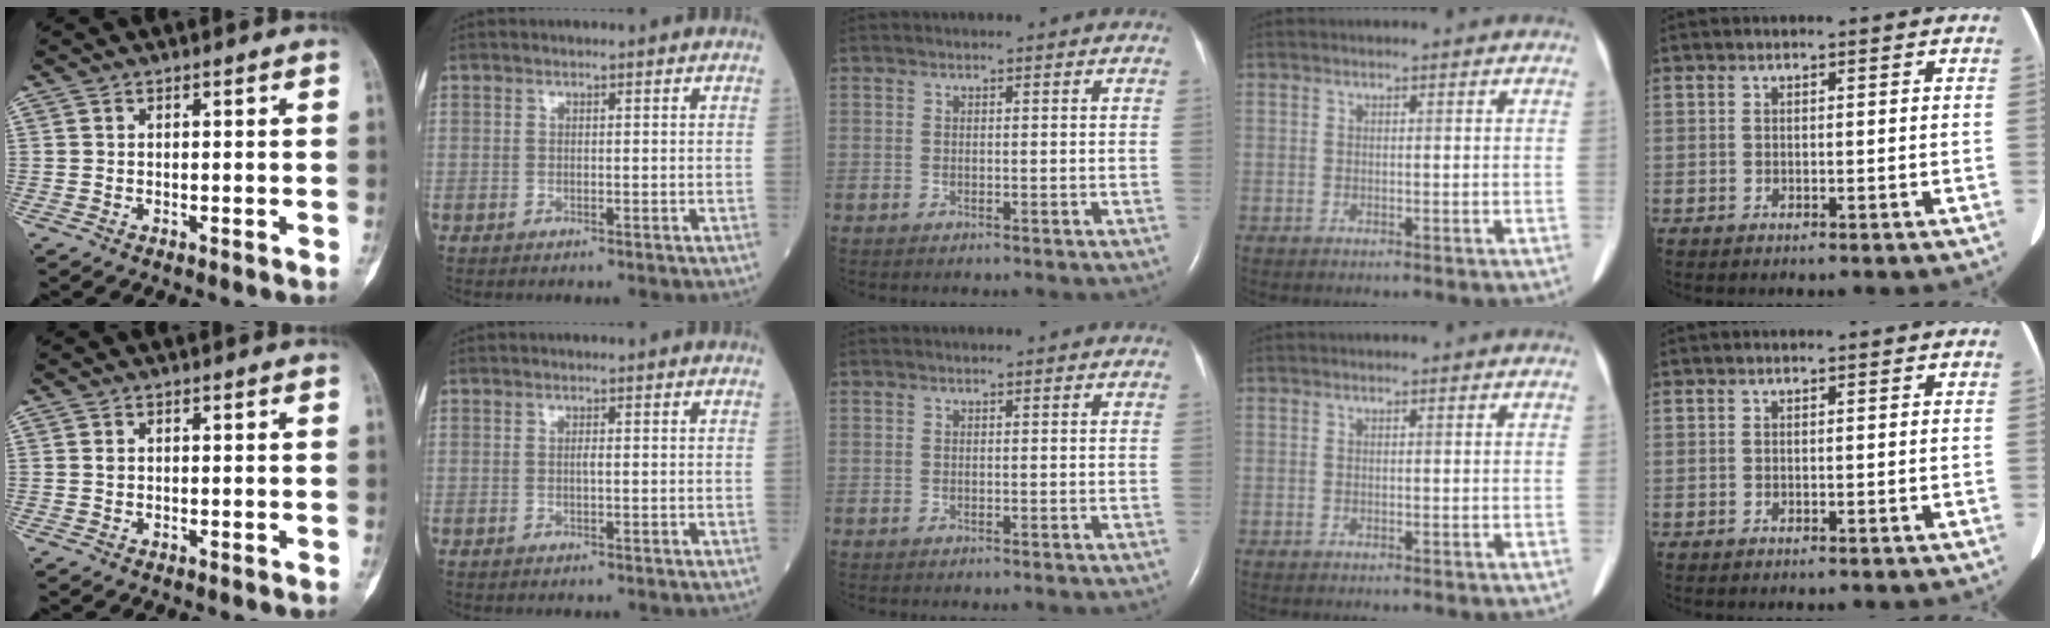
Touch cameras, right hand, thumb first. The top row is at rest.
{"thumb": {"total": 0.6, "force": [0.1, 0.5, 0.3], "torque": [-0.002, 0.001, 0.002]}, "index": {"total": 0.6, "force": [-0.1, 0.0, 0.6], "torque": [-0.011, 0.000, -0.002]}}